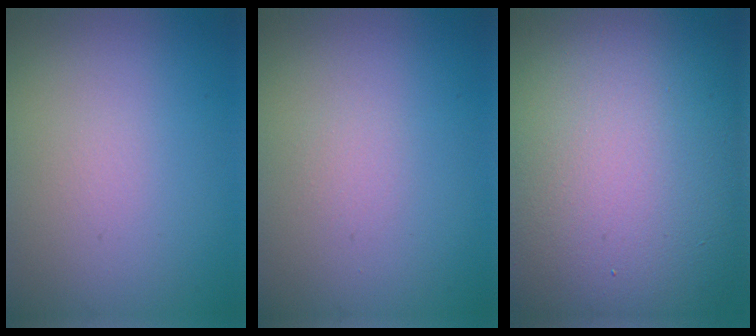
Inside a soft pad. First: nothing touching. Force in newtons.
{"total": 0.5, "press": 0.5, "slide": 0.1}
{"total": 19.3, "press": 19.3, "slide": 1.0}